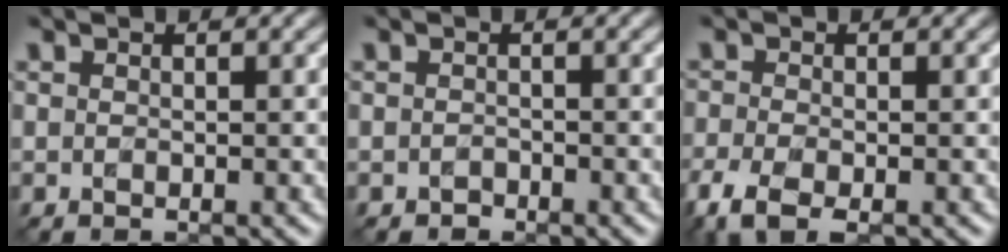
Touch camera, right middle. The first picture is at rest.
{"total": 0.7, "force": [-0.6, 0.3, -0.2], "torque": [0.002, -0.004, -0.012]}
{"total": 4.4, "force": [-3.1, 1.8, 2.7], "torque": [-0.067, -0.016, -0.060]}